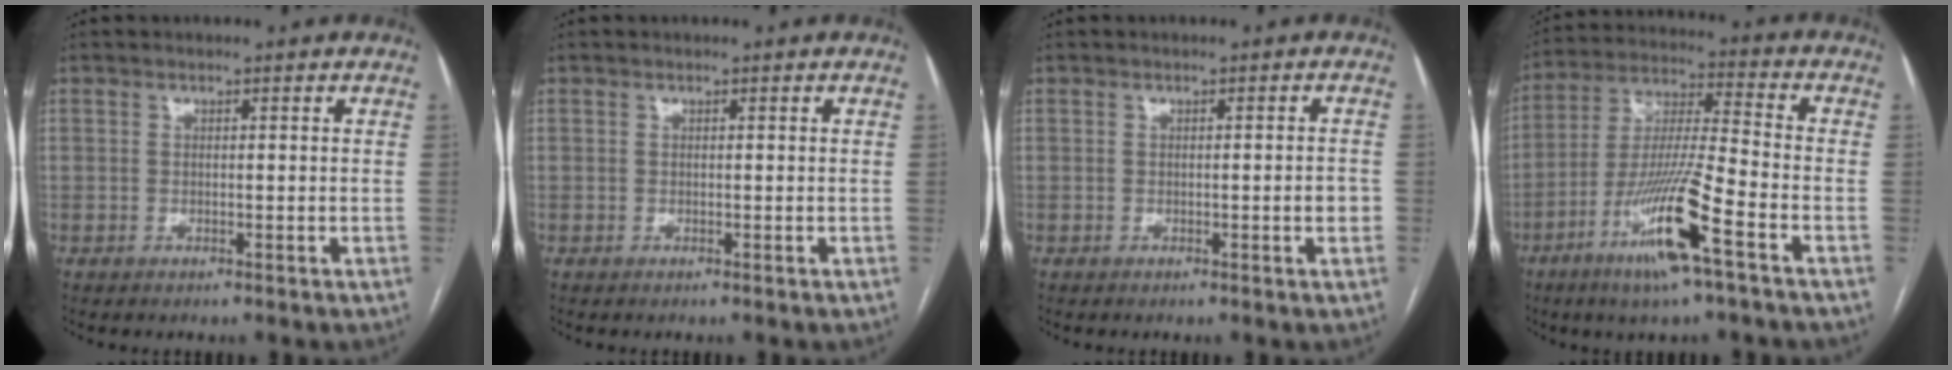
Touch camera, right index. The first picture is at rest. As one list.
[{"total": 0.0}, {"total": 1.8, "force": [-0.5, 0.2, 1.7], "torque": [-0.019, 0.001, -0.008]}, {"total": 13.6, "force": [-7.0, 0.4, 11.7], "torque": [-0.231, -0.018, -0.130]}]